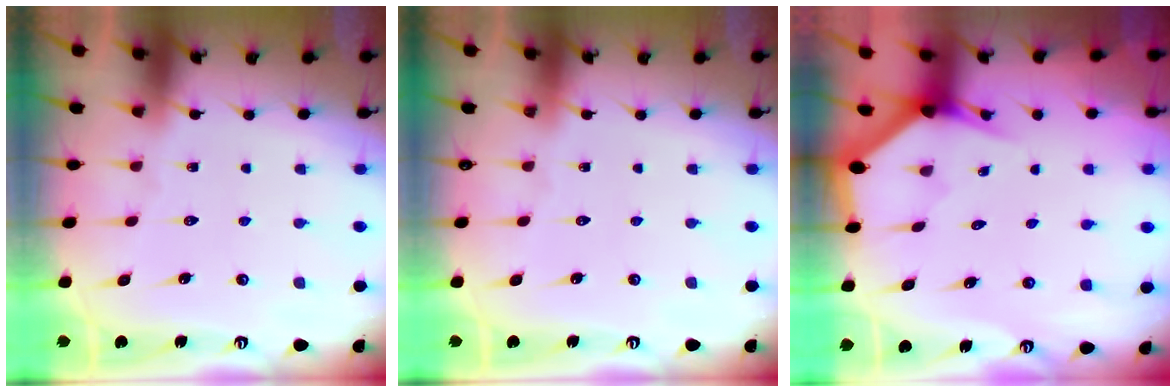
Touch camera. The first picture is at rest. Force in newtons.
{"total": 0.0}
{"total": 2.8, "press": 2.8, "slide": 0.2}